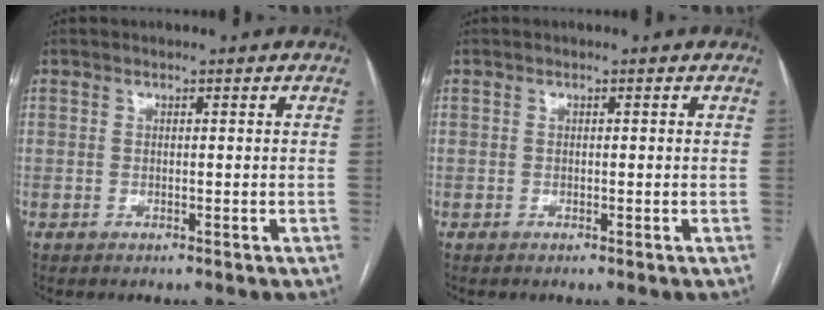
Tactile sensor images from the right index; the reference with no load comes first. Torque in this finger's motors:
{"motor_torque": [-0.14, 0.03, -0.03, -0.01]}